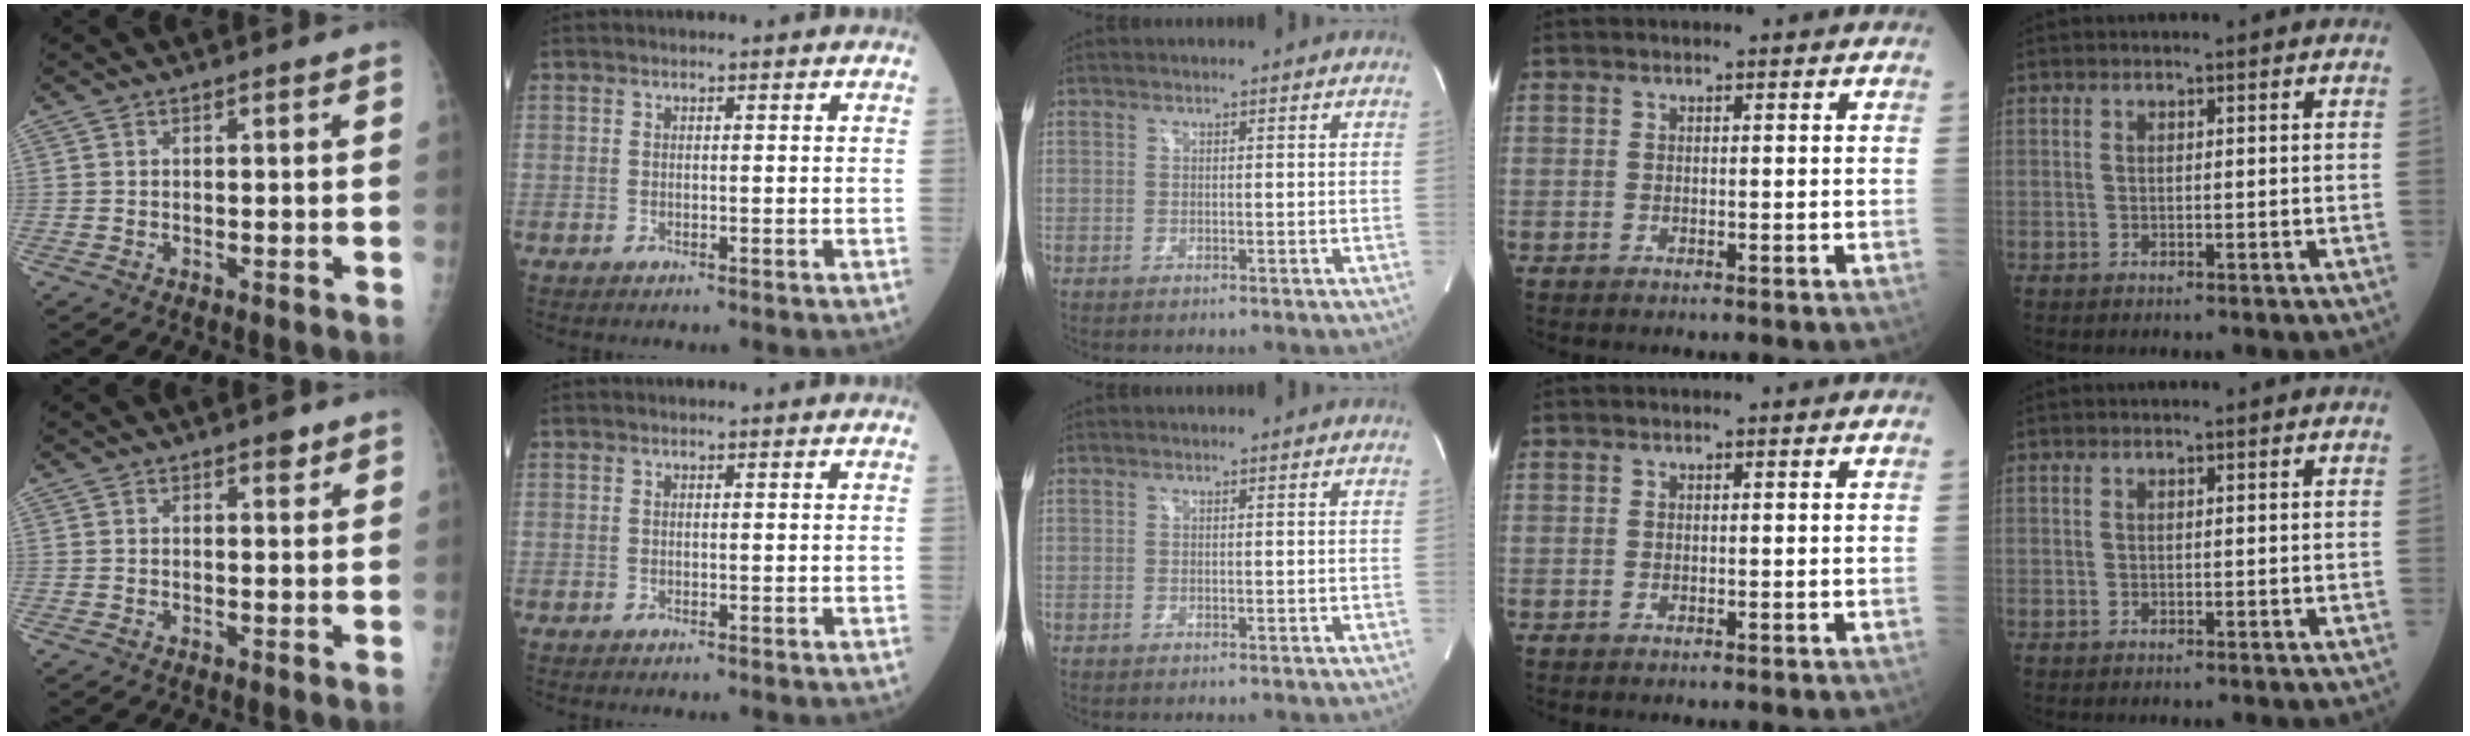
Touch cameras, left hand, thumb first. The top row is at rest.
{"thumb": {"total": 1.8, "force": [1.2, 0.8, 1.0], "torque": [-0.004, -0.005, 0.014]}}